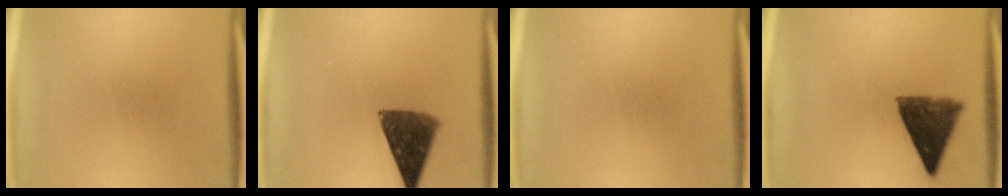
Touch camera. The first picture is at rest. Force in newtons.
{"total": 10.4}
{"total": 0.0}
{"total": 9.6}